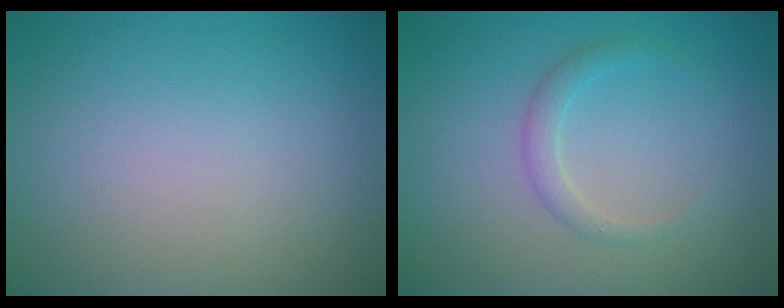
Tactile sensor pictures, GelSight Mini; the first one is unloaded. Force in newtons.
{"total": 1.5, "press": 1.5, "slide": 0.2}